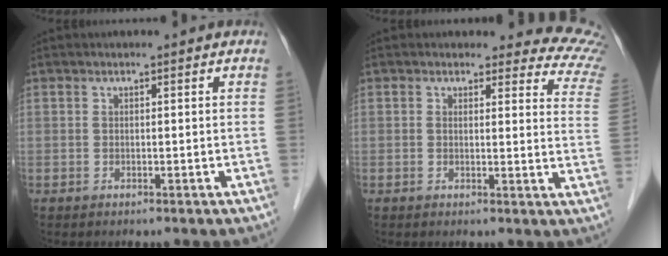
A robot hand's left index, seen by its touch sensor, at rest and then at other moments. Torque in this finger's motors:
{"motor_torque": [0.16, -0.35, -0.53, -0.18]}